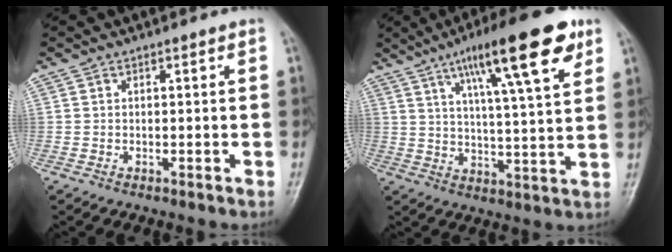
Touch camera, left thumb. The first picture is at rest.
{"total": 18.3, "force": [9.7, 3.9, 15.1], "torque": [-0.216, -0.023, 0.149]}